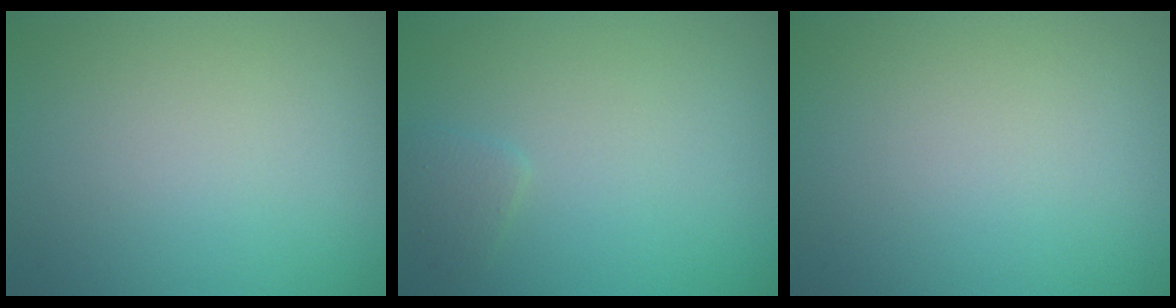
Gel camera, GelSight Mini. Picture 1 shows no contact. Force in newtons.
{"total": 1.0, "press": 0.9, "slide": 0.1}
{"total": 0.0}